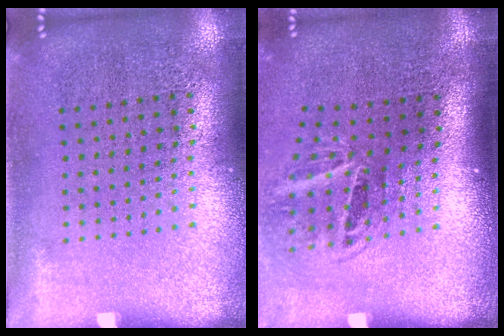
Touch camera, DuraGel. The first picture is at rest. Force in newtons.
{"total": 1.9, "press": 1.2, "slide": 1.5}